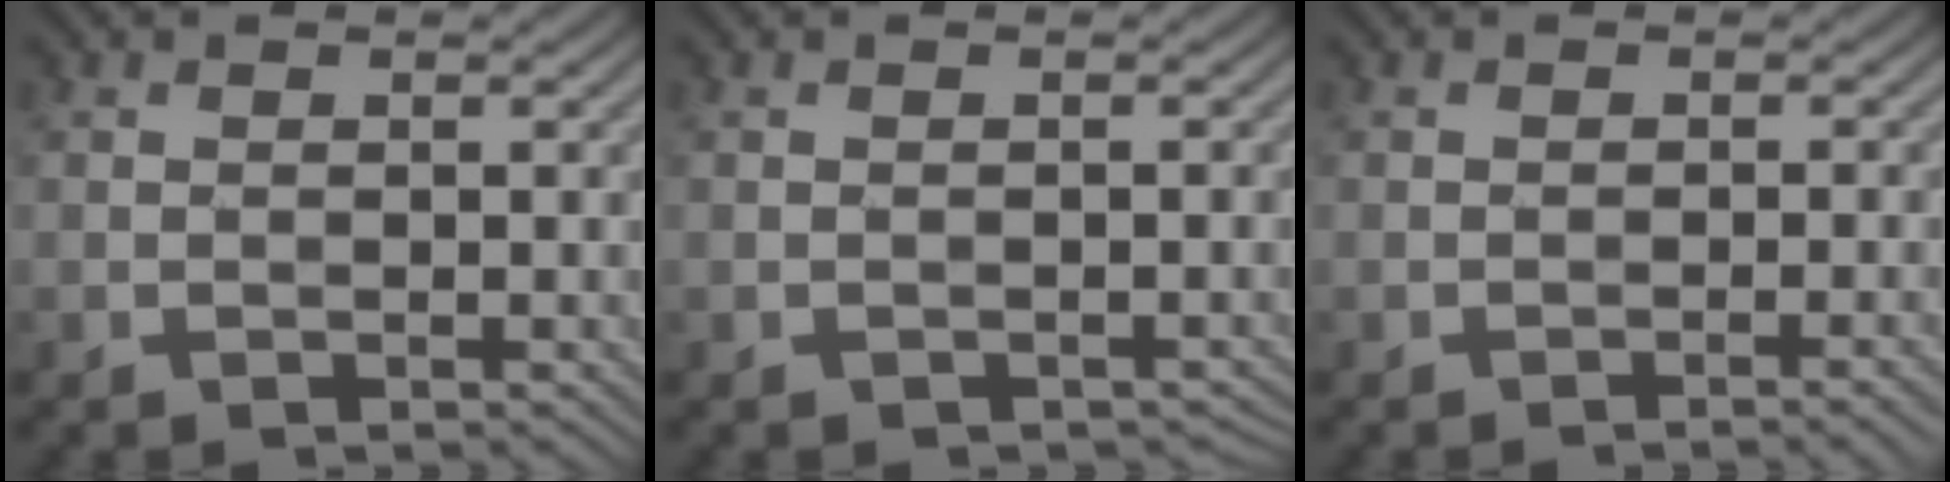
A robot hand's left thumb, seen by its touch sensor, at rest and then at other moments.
{"total": 0.5, "force": [-0.5, 0.1, -0.1], "torque": [0.002, -0.001, -0.008]}
{"total": 1.0, "force": [-0.8, -0.6, 0.2], "torque": [-0.006, 0.004, -0.018]}